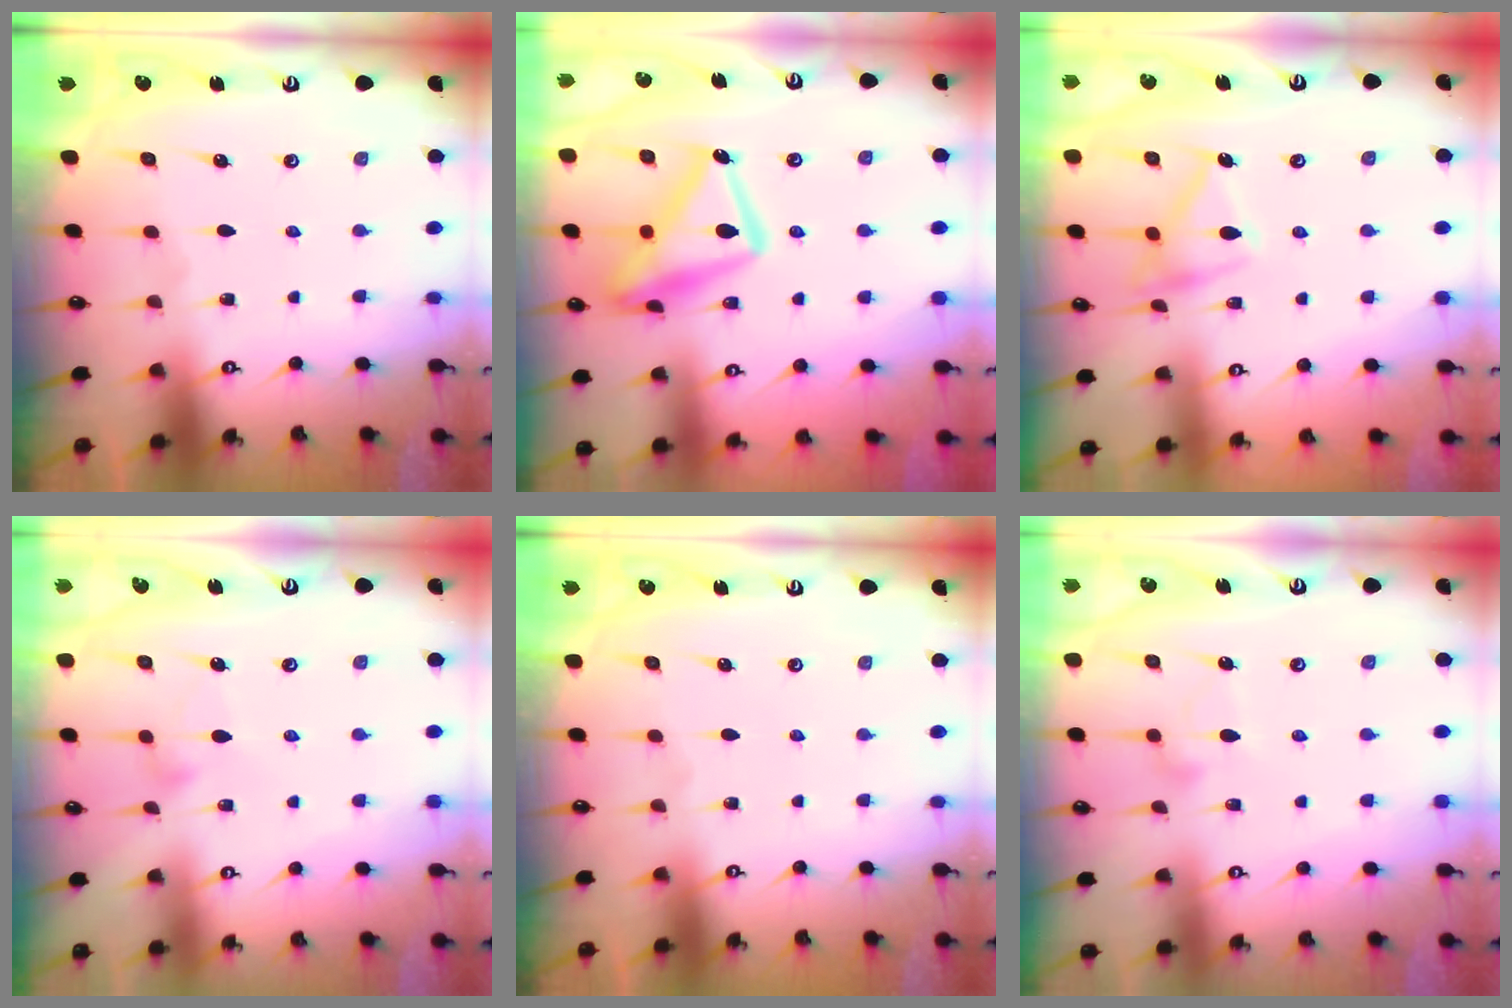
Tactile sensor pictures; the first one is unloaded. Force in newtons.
{"total": 17.8, "press": 17.7, "slide": 1.3}
{"total": 14.5, "press": 14.5, "slide": 0.6}
{"total": 5.8, "press": 5.8, "slide": 0.3}
{"total": 0.0}
{"total": 10.5, "press": 10.5, "slide": 0.6}